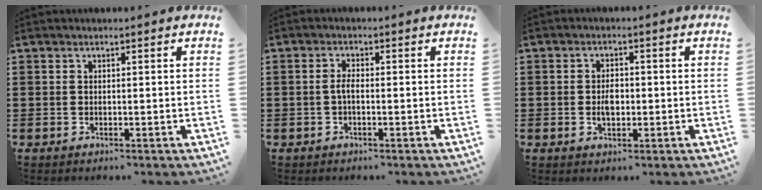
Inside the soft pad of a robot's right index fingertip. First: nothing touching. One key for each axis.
{"total": 2.0, "fx": -0.5, "fy": 0.6, "fz": 1.9, "tx": -0.042, "ty": -0.001, "tz": -0.012}
{"total": 2.8, "fx": -0.3, "fy": 1.6, "fz": 2.3, "tx": -0.034, "ty": 0.001, "tz": -0.007}